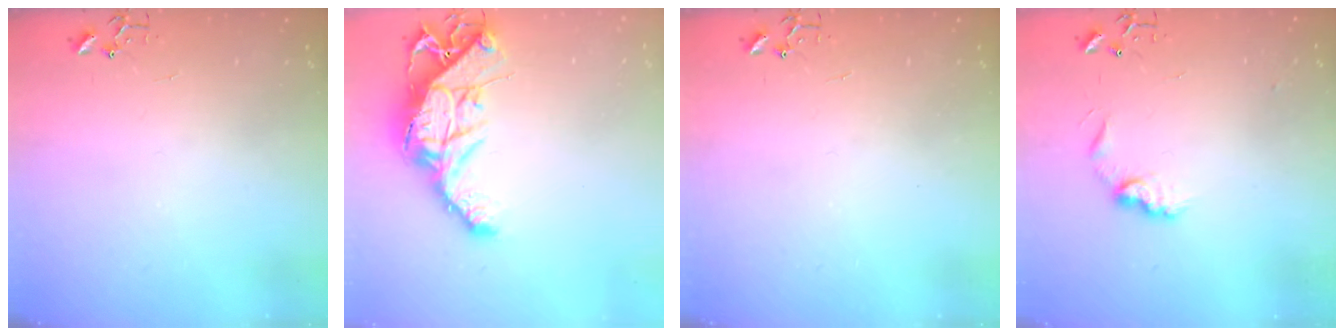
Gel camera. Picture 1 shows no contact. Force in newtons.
{"total": 16.1, "press": 16.0, "slide": 1.6}
{"total": 0.0}
{"total": 8.4, "press": 8.4, "slide": 0.3}